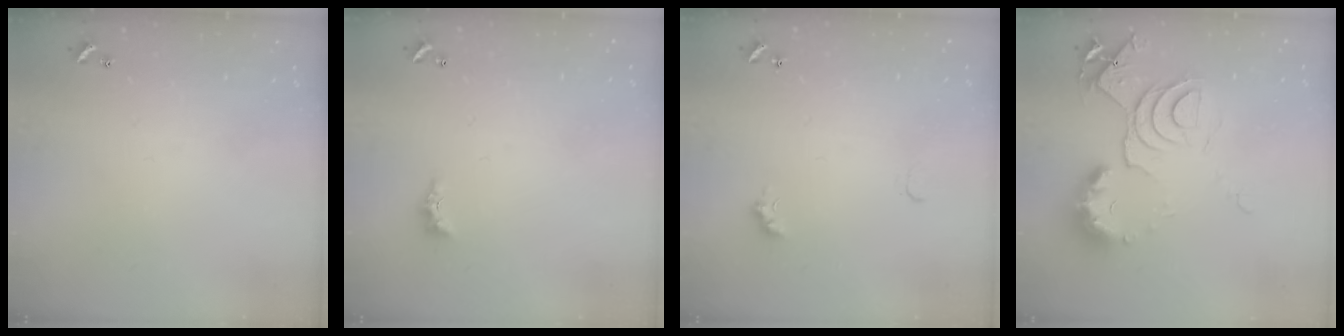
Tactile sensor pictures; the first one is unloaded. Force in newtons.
{"total": 2.2, "press": 2.2, "slide": 0.6}
{"total": 2.4, "press": 2.3, "slide": 0.5}
{"total": 12.1, "press": 12.0, "slide": 1.6}